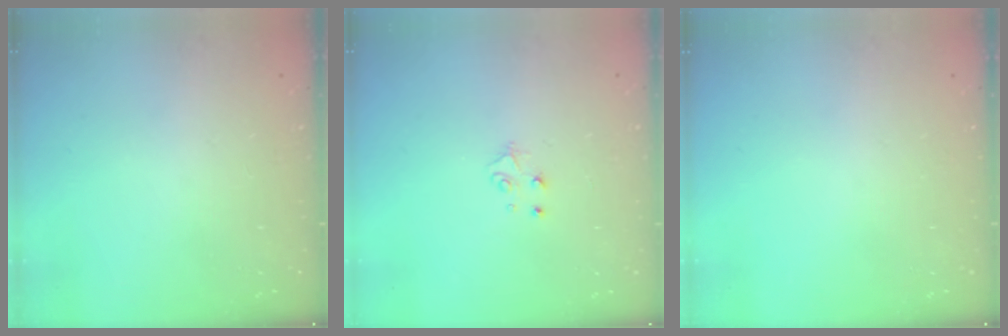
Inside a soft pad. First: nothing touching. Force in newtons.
{"total": 4.8, "press": 4.8, "slide": 0.5}
{"total": 0.0}